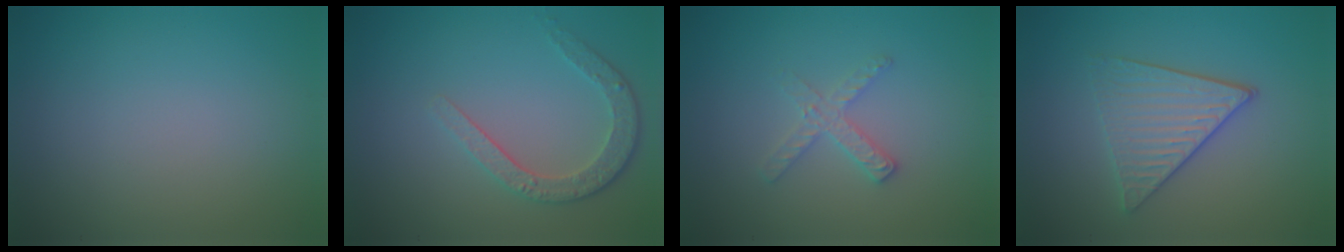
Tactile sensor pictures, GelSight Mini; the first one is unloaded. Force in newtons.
{"total": 2.9, "press": 2.5, "slide": 1.6}
{"total": 2.0, "press": 2.0, "slide": 0.2}
{"total": 3.9, "press": 3.3, "slide": 1.9}